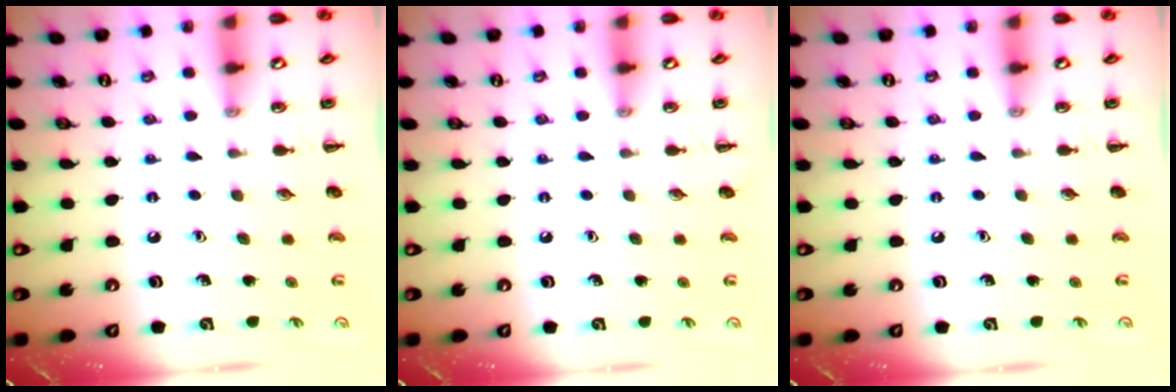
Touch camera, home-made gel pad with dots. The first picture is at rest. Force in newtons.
{"total": 0.0}
{"total": 0.0}